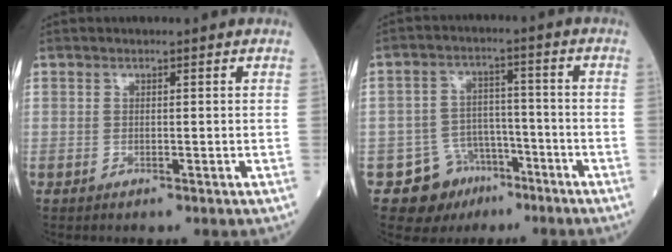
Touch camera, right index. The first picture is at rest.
{"total": 8.0, "force": [-4.6, 6.4, 1.2], "torque": [-0.015, 0.025, -0.063]}